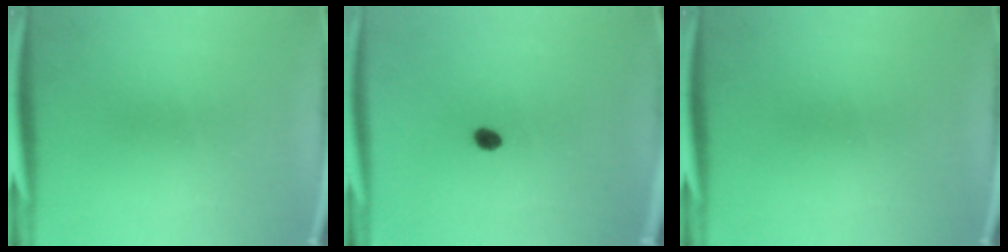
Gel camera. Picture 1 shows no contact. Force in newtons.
{"total": 2.1}
{"total": 0.0}